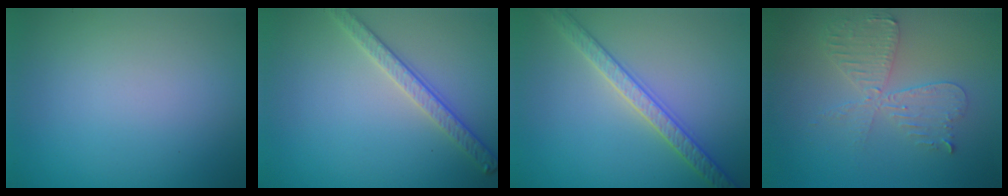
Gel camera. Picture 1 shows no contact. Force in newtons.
{"total": 2.8, "press": 2.7, "slide": 0.8}
{"total": 3.3, "press": 3.3, "slide": 0.1}
{"total": 4.2, "press": 3.7, "slide": 2.1}